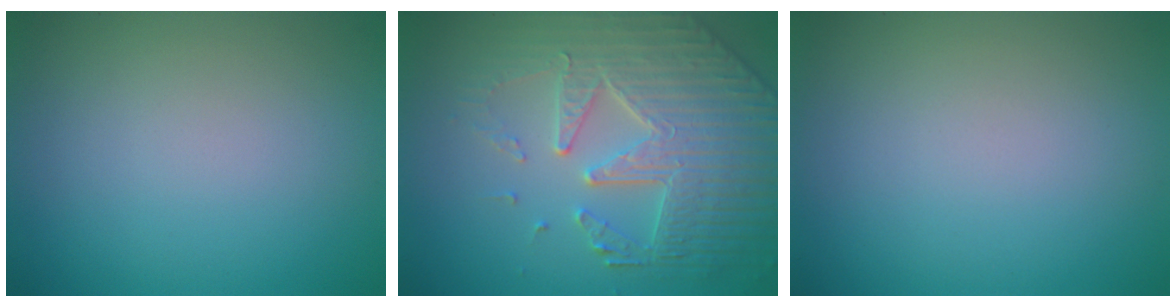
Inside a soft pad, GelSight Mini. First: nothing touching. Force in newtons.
{"total": 6.5, "press": 5.4, "slide": 3.6}
{"total": 0.0}